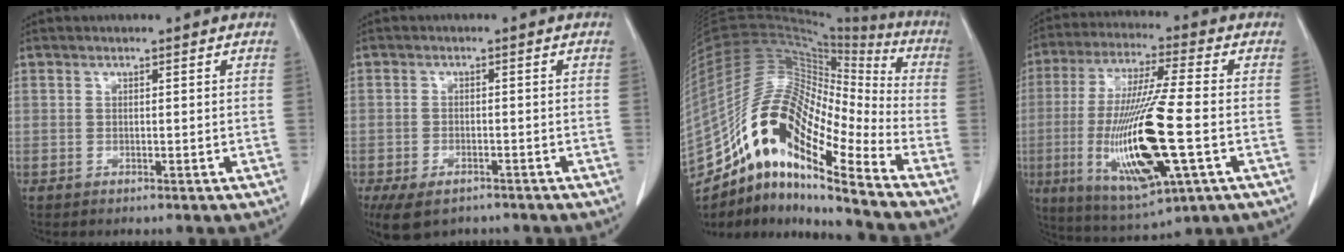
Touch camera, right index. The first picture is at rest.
{"total": 7.9, "force": [-5.2, 4.3, 4.0], "torque": [-0.078, -0.008, -0.078]}
{"total": 21.2, "force": [-13.9, 5.2, 15.1], "torque": [-0.310, 0.035, -0.253]}
{"total": 19.6, "force": [-4.4, 2.5, 18.9], "torque": [-0.393, -0.028, -0.069]}